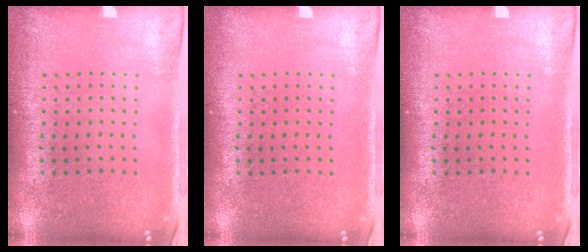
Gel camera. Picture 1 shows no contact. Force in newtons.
{"total": 0.0}
{"total": 0.0}